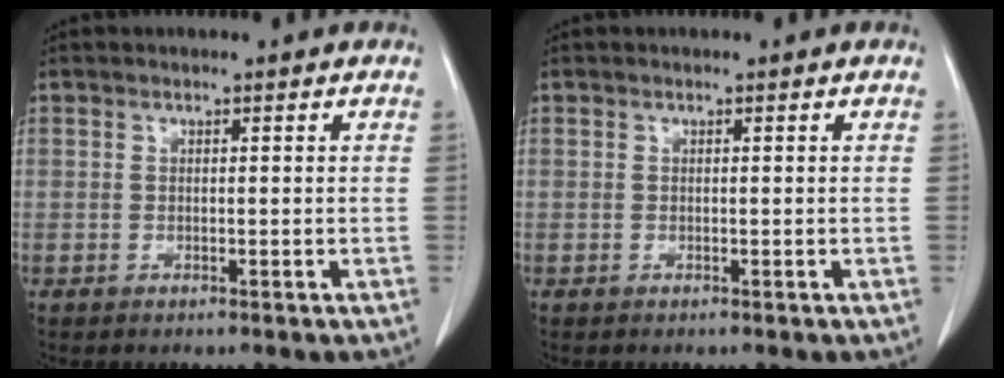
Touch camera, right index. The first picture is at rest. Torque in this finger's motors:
{"motor_torque": [0.00, 0.00, 0.00, 0.00]}